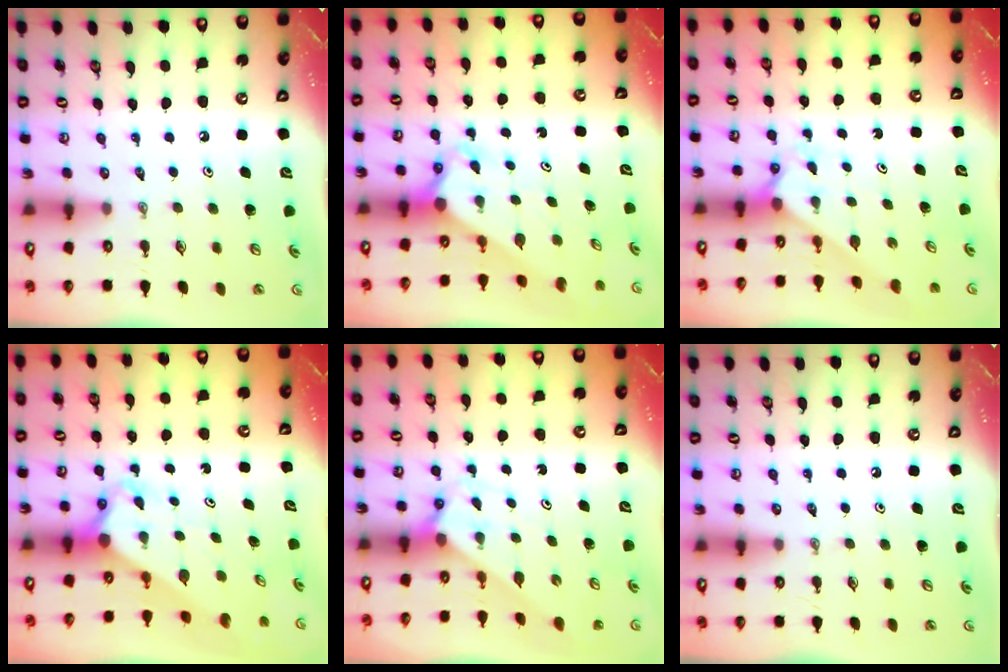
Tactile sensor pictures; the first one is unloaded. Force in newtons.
{"total": 2.8, "press": 2.8, "slide": 0.2}
{"total": 1.9, "press": 1.9, "slide": 0.2}
{"total": 3.1, "press": 3.1, "slide": 0.2}
{"total": 2.7, "press": 2.7, "slide": 0.2}
{"total": 0.0}